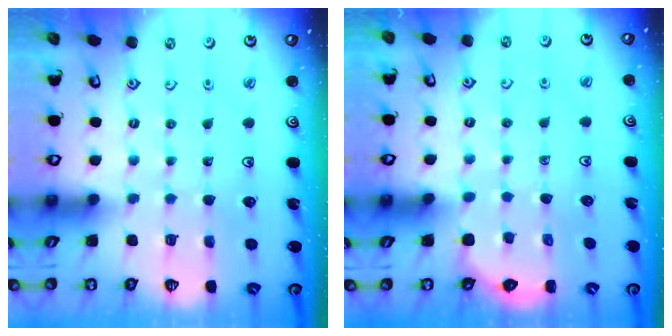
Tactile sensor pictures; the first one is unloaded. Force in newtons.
{"total": 2.7, "press": 2.7, "slide": 0.5}